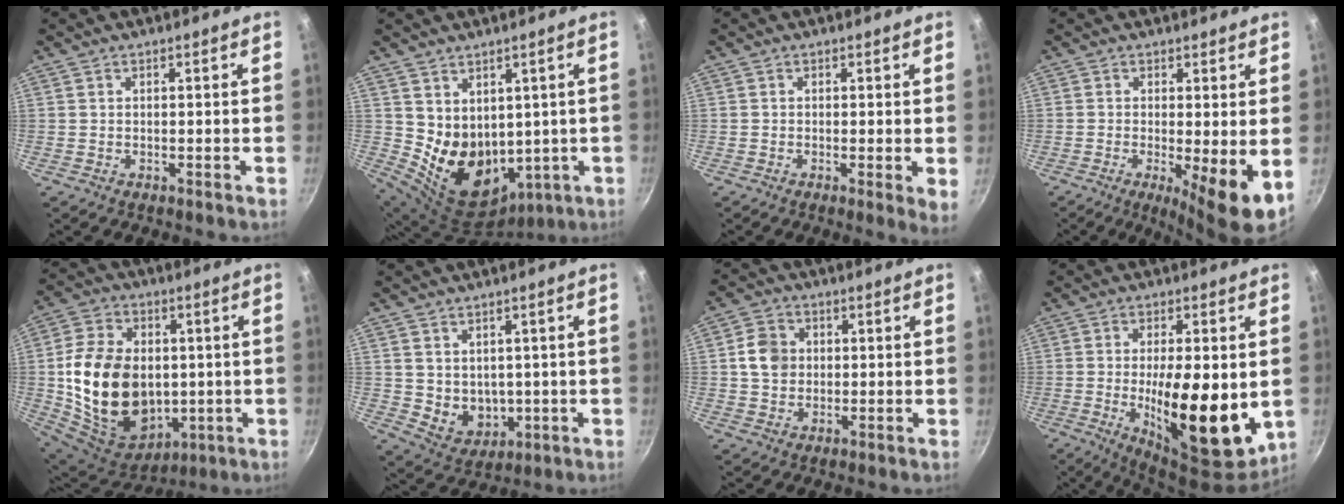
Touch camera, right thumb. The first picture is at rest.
{"total": 12.8, "force": [2.6, 10.0, 7.5], "torque": [-0.096, -0.030, 0.076]}
{"total": 3.2, "force": [0.0, 0.7, 3.1], "torque": [-0.041, -0.013, -0.006]}
{"total": 7.5, "force": [-0.8, 1.4, 7.3], "torque": [-0.110, -0.012, -0.010]}
{"total": 22.6, "force": [-0.3, 16.3, 15.7], "torque": [-0.261, 0.002, 0.015]}
{"total": 7.3, "force": [0.5, 6.0, 4.2], "torque": [-0.046, -0.016, 0.029]}
{"total": 6.3, "force": [0.6, 5.4, 3.2], "torque": [-0.038, 0.008, 0.002]}
{"total": 16.9, "force": [-1.6, 6.2, 15.6], "torque": [-0.225, -0.014, -0.018]}